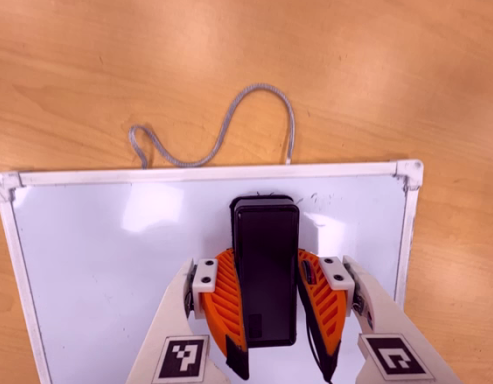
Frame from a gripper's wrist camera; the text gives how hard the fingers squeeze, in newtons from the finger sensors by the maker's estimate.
{"total": 13.6, "left": 13.5, "right": 13.7}